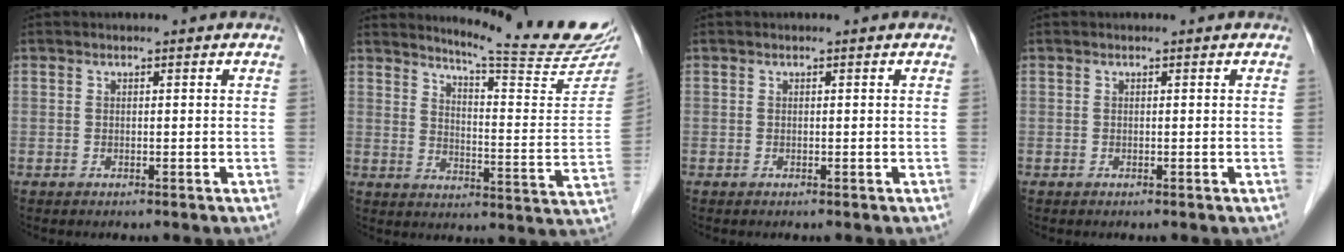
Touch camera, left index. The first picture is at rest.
{"total": 16.9, "force": [15.8, -0.8, 5.8], "torque": [-0.085, -0.117, 0.185]}
{"total": 0.0}
{"total": 0.0}